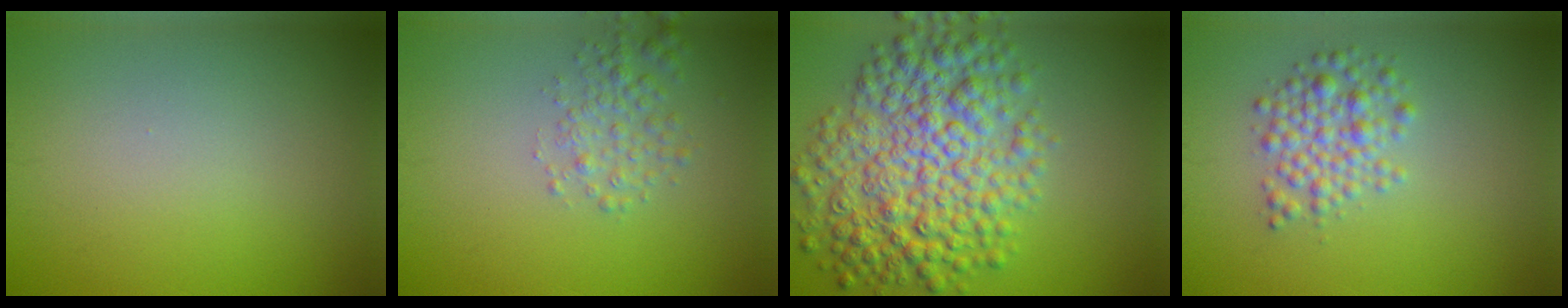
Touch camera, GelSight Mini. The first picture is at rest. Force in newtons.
{"total": 2.2, "press": 2.2, "slide": 0.1}
{"total": 9.1, "press": 9.1, "slide": 0.1}
{"total": 3.2, "press": 3.2, "slide": 0.2}